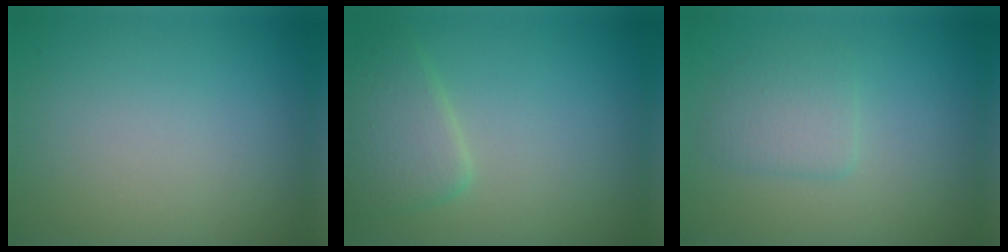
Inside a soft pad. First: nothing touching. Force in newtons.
{"total": 3.2, "press": 3.2, "slide": 0.2}
{"total": 2.1, "press": 2.1, "slide": 0.0}